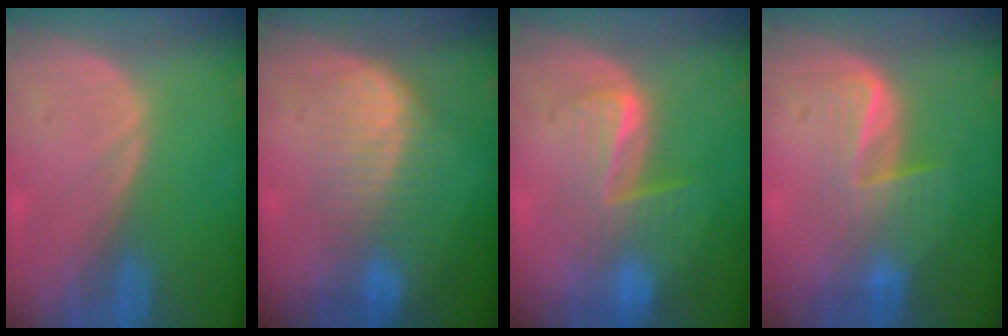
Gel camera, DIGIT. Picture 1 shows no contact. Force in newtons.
{"total": 6.8, "press": 6.5, "slide": 2.3}
{"total": 6.3, "press": 6.1, "slide": 1.5}
{"total": 6.0, "press": 5.6, "slide": 2.1}